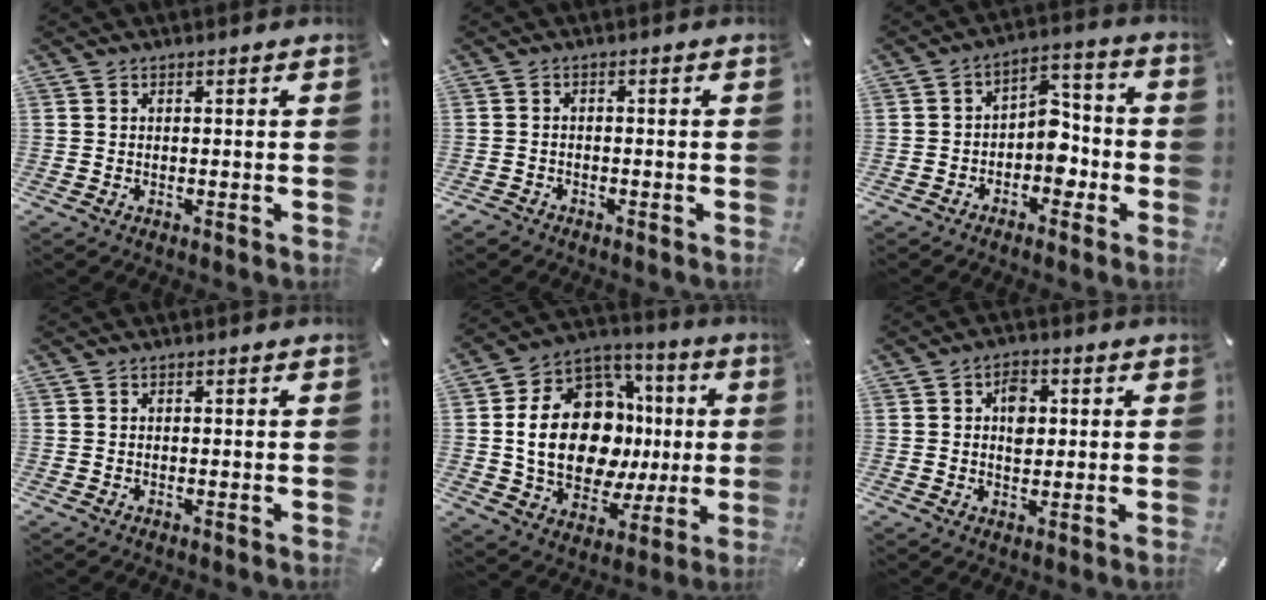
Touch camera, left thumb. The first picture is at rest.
{"total": 1.7, "force": [-1.3, 1.1, 0.4], "torque": [-0.008, 0.007, -0.029]}
{"total": 8.4, "force": [-2.7, 6.4, 4.7], "torque": [-0.055, 0.021, -0.048]}
{"total": 0.0}
{"total": 22.0, "force": [0.8, 16.0, 15.0], "torque": [-0.293, -0.007, 0.020]}
{"total": 5.4, "force": [0.9, 3.8, 3.7], "torque": [-0.042, -0.002, 0.008]}